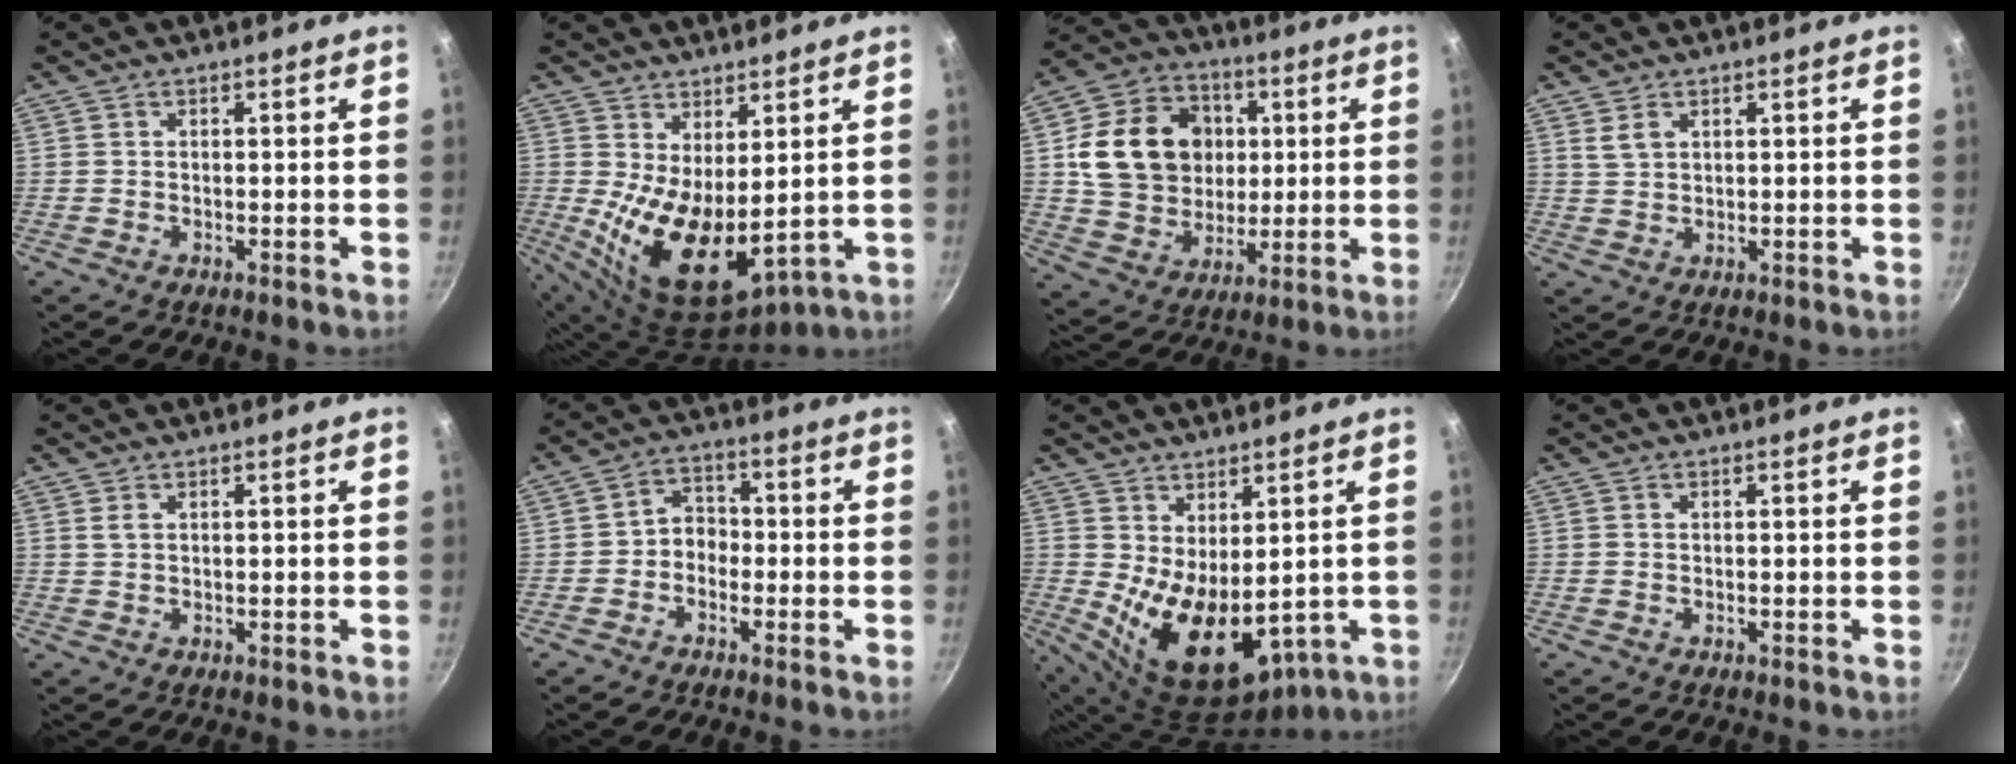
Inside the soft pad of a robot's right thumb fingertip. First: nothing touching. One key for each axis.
{"total": 12.5, "fx": 1.8, "fy": 6.2, "fz": 10.7, "tx": -0.171, "ty": -0.043, "tz": 0.051}
{"total": 18.5, "fx": 3.0, "fy": 15.2, "fz": 10.1, "tx": -0.148, "ty": 0.012, "tz": 0.056}
{"total": 3.0, "fx": 1.5, "fy": 1.9, "fz": 1.8, "tx": -0.028, "ty": -0.003, "tz": 0.032}
{"total": 1.2, "fx": 0.6, "fy": 0.7, "fz": 0.8, "tx": -0.016, "ty": 0.000, "tz": 0.012}
{"total": 4.2, "fx": -1.5, "fy": 3.3, "fz": 2.1, "tx": -0.012, "ty": 0.026, "tz": -0.035}
{"total": 14.0, "fx": 0.4, "fy": 8.1, "fz": 11.5, "tx": -0.164, "ty": -0.040, "tz": 0.038}
{"total": 0.0}